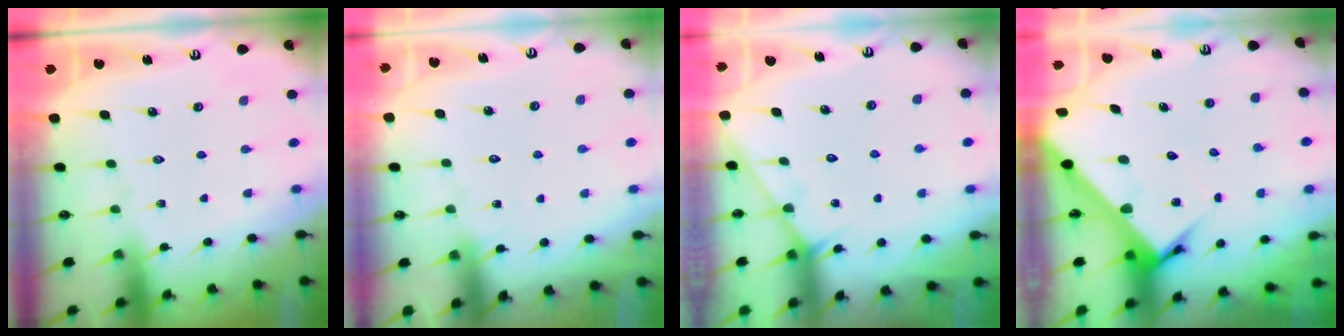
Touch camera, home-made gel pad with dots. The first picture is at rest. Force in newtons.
{"total": 6.2, "press": 6.1, "slide": 0.4}
{"total": 3.8, "press": 3.8, "slide": 0.3}
{"total": 6.5, "press": 6.5, "slide": 0.5}